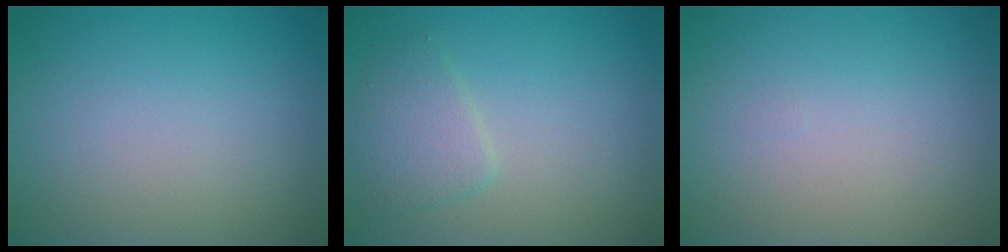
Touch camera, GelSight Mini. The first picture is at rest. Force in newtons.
{"total": 2.5, "press": 2.5, "slide": 0.1}
{"total": 0.0}